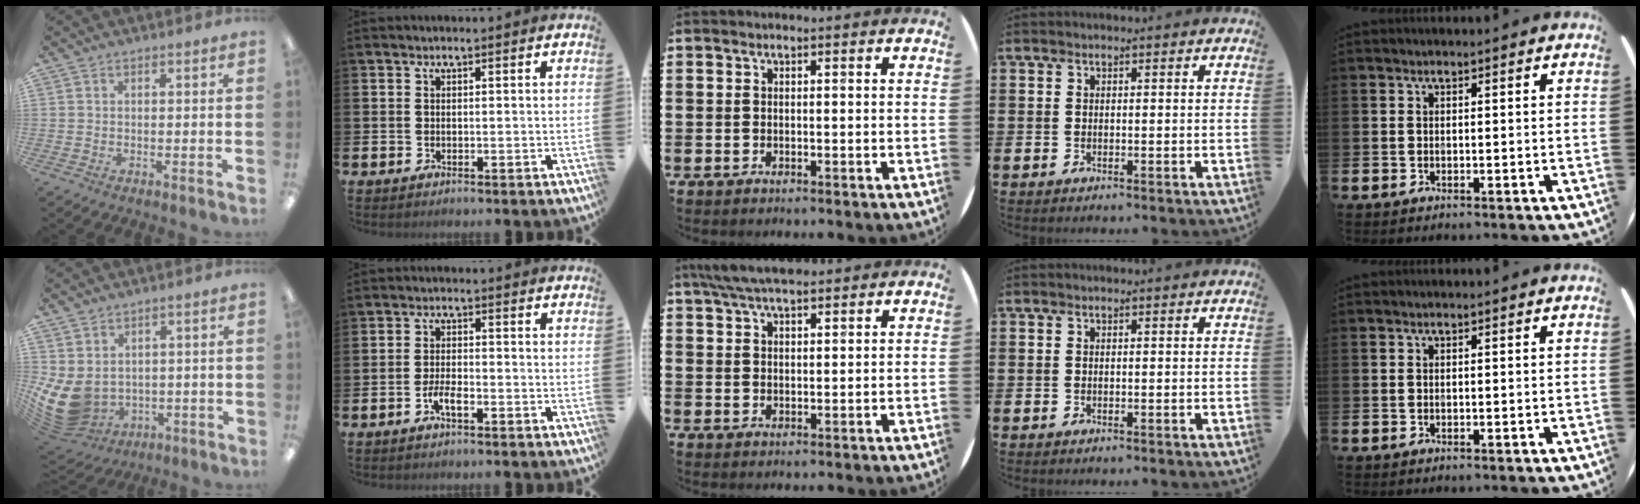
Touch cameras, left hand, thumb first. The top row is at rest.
{"thumb": {"total": 9.1, "force": [0.1, 7.4, 5.4], "torque": [-0.151, -0.018, 0.010]}, "index": {"total": 2.7, "force": [-1.2, 0.9, 2.2], "torque": [-0.042, 0.006, -0.022]}, "middle": {"total": 5.4, "force": [4.6, 1.2, 2.6], "torque": [-0.062, -0.003, 0.084]}}